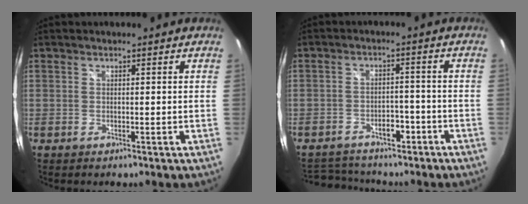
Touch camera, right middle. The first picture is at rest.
{"total": 10.3, "force": [-8.1, 5.5, 3.5], "torque": [-0.079, 0.018, -0.106]}